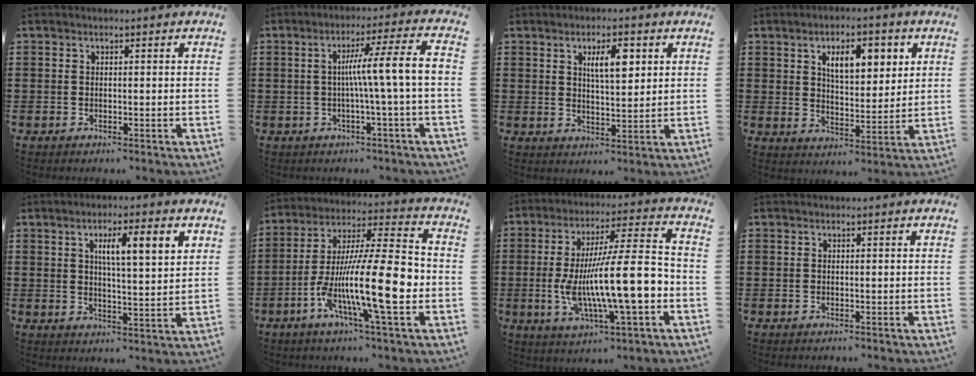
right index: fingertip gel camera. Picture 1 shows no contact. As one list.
[{"total": 8.1, "force": [-0.4, -0.9, 8.1], "torque": [-0.147, -0.003, -0.018]}, {"total": 5.5, "force": [2.1, 1.8, 4.8], "torque": [-0.083, 0.002, 0.030]}, {"total": 7.6, "force": [3.2, 3.2, 6.0], "torque": [-0.095, -0.001, 0.048]}, {"total": 6.7, "force": [2.6, 1.1, 6.1], "torque": [-0.113, 0.001, 0.038]}, {"total": 17.7, "force": [-4.4, 3.4, 16.8], "torque": [-0.319, -0.009, -0.076]}, {"total": 15.9, "force": [-3.0, 3.6, 15.2], "torque": [-0.251, -0.011, -0.057]}, {"total": 0.0}]